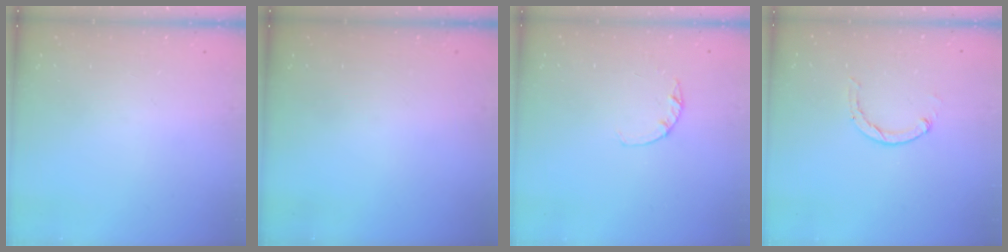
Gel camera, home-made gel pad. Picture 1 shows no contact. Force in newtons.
{"total": 0.0}
{"total": 2.2, "press": 2.2, "slide": 0.4}
{"total": 0.8, "press": 0.8, "slide": 0.2}